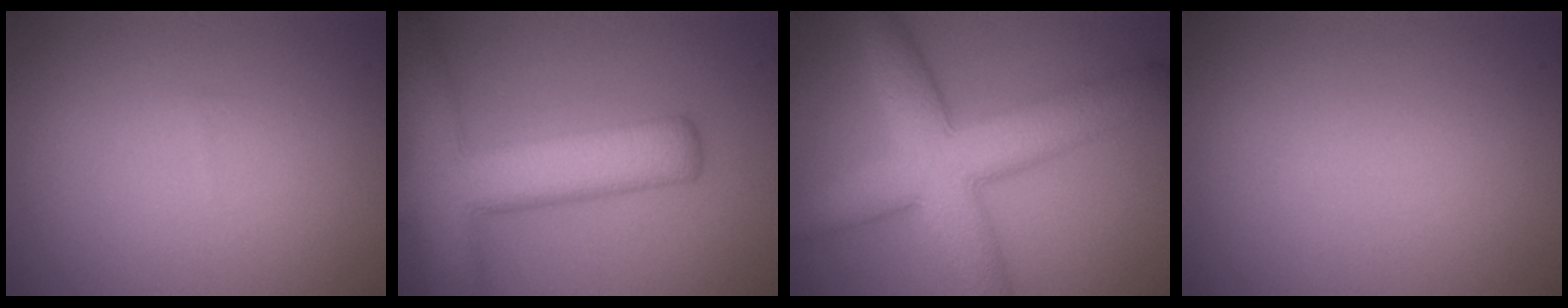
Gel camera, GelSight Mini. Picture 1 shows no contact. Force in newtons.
{"total": 9.6, "press": 9.6, "slide": 0.5}
{"total": 8.8, "press": 8.8, "slide": 0.2}
{"total": 0.0}